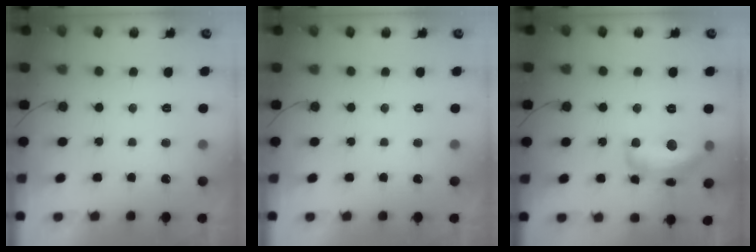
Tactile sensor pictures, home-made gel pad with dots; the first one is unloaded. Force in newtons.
{"total": 0.0}
{"total": 14.9, "press": 14.8, "slide": 0.9}